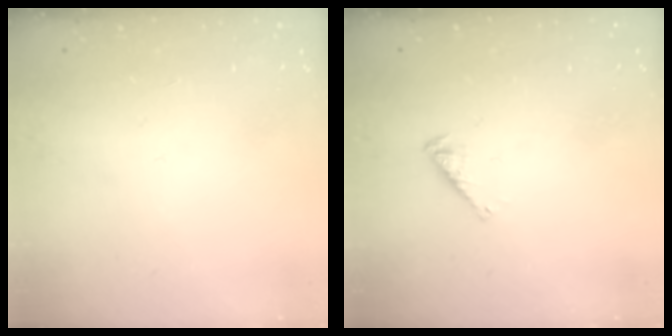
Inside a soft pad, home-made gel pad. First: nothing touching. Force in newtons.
{"total": 2.5, "press": 2.5, "slide": 0.4}